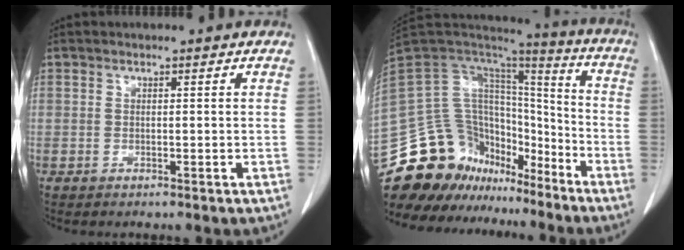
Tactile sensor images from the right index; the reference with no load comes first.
{"total": 26.5, "force": [-20.4, 14.2, 9.2], "torque": [-0.254, 0.032, -0.329]}